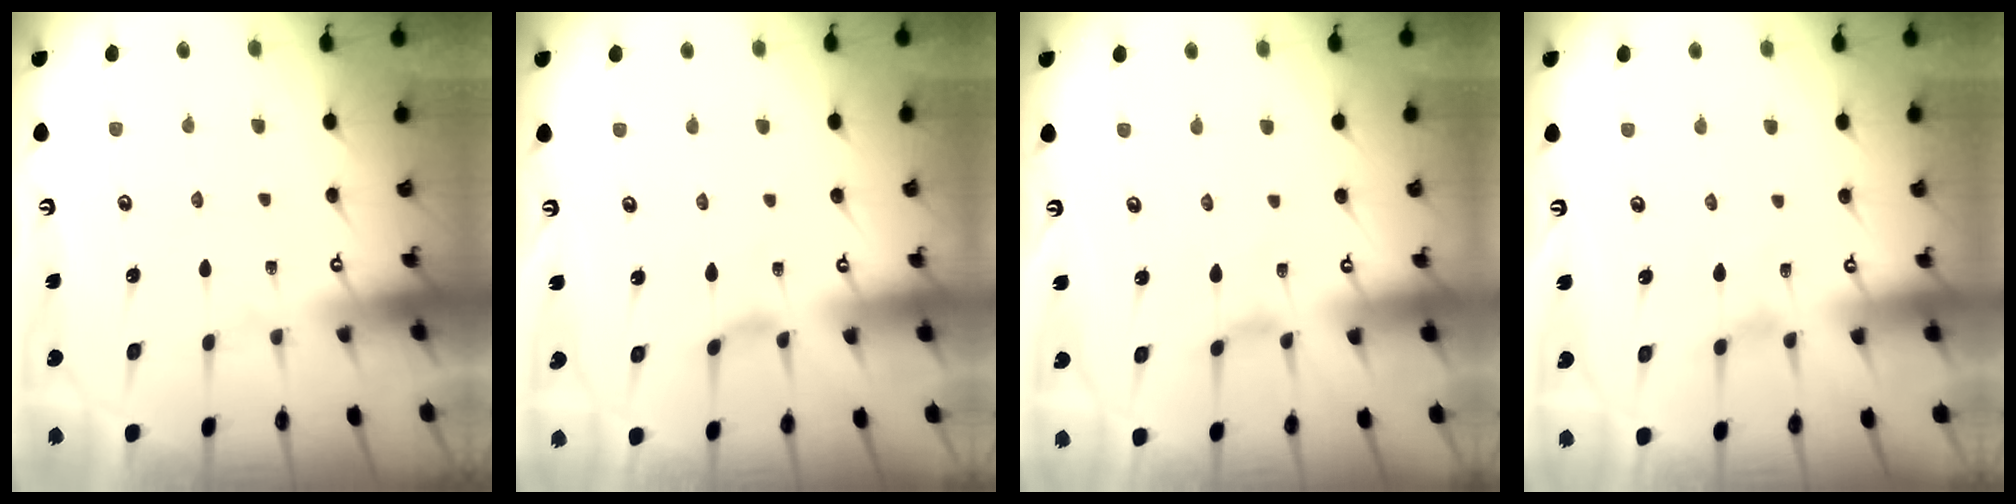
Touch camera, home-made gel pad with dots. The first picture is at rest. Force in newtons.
{"total": 1.9, "press": 1.9, "slide": 0.4}
{"total": 0.0}
{"total": 1.5, "press": 1.5, "slide": 0.3}